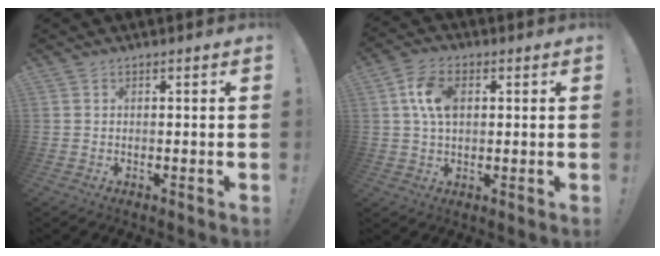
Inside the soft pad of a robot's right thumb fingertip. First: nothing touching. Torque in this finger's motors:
{"motor_torque": [-0.13, 0.29, 0.90, -0.05, -0.01]}